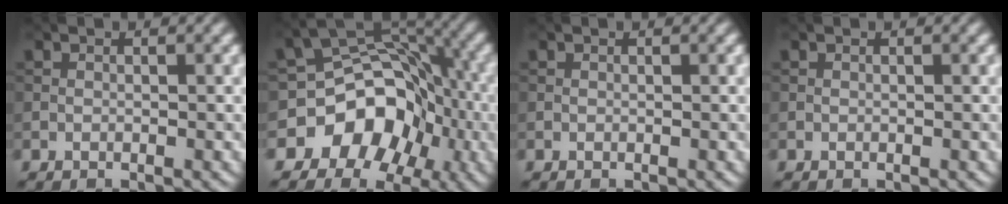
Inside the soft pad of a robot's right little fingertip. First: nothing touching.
{"total": 8.7, "force": [-3.7, 6.9, 3.8], "torque": [-0.037, 0.024, -0.077]}
{"total": 0.0}
{"total": 0.0}